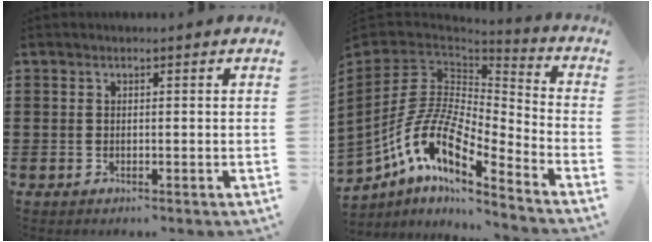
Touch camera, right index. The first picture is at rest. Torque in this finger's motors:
{"motor_torque": [2.14, 0.00, 0.38, 0.21]}